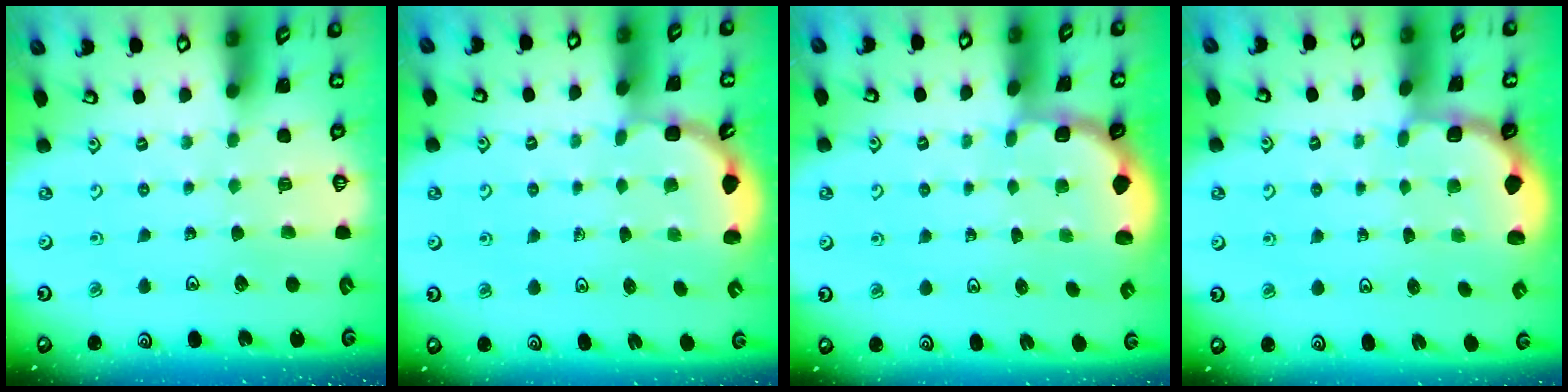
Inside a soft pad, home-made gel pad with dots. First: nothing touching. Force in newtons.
{"total": 3.2, "press": 2.9, "slide": 1.4}
{"total": 1.8, "press": 1.6, "slide": 0.7}
{"total": 1.8, "press": 1.6, "slide": 0.7}